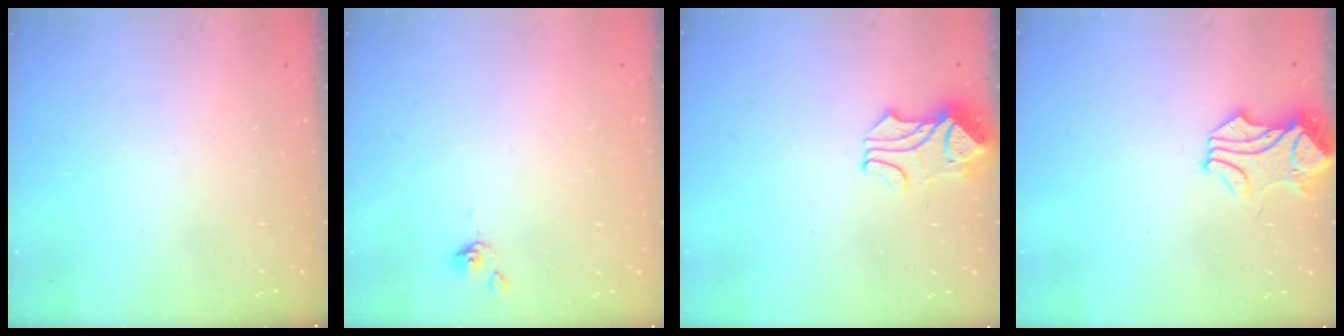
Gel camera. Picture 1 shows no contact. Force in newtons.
{"total": 1.0, "press": 0.9, "slide": 0.4}
{"total": 1.6, "press": 1.3, "slide": 1.0}
{"total": 1.9, "press": 1.8, "slide": 0.6}